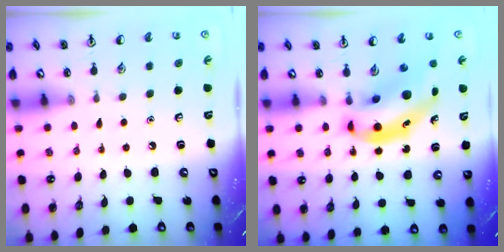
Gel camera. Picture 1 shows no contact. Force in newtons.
{"total": 8.9, "press": 8.5, "slide": 2.5}